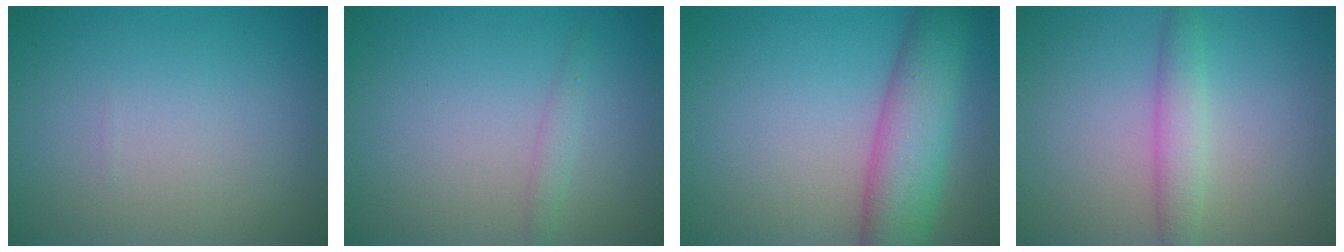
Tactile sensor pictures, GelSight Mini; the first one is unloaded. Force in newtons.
{"total": 1.0, "press": 1.0, "slide": 0.0}
{"total": 7.5, "press": 7.5, "slide": 0.3}
{"total": 2.6, "press": 2.6, "slide": 0.1}